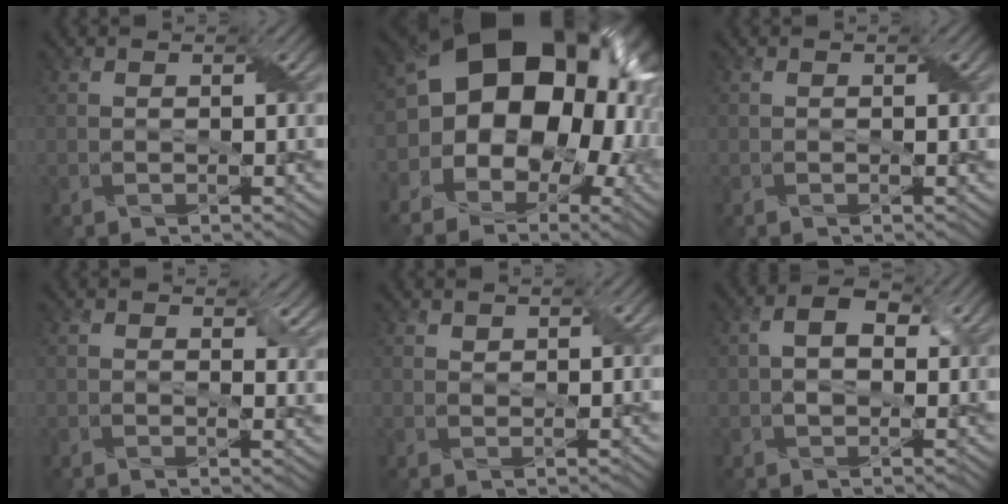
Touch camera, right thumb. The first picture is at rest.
{"total": 21.2, "force": [1.7, 17.0, 12.6], "torque": [-0.158, 0.014, -0.004]}
{"total": 0.0}
{"total": 3.1, "force": [1.3, 1.8, 2.1], "torque": [-0.035, -0.008, 0.021]}
{"total": 0.8, "force": [0.7, 0.5, 0.1], "torque": [-0.006, -0.001, 0.015]}
{"total": 4.2, "force": [0.6, 2.8, 3.2], "torque": [-0.058, 0.002, 0.007]}